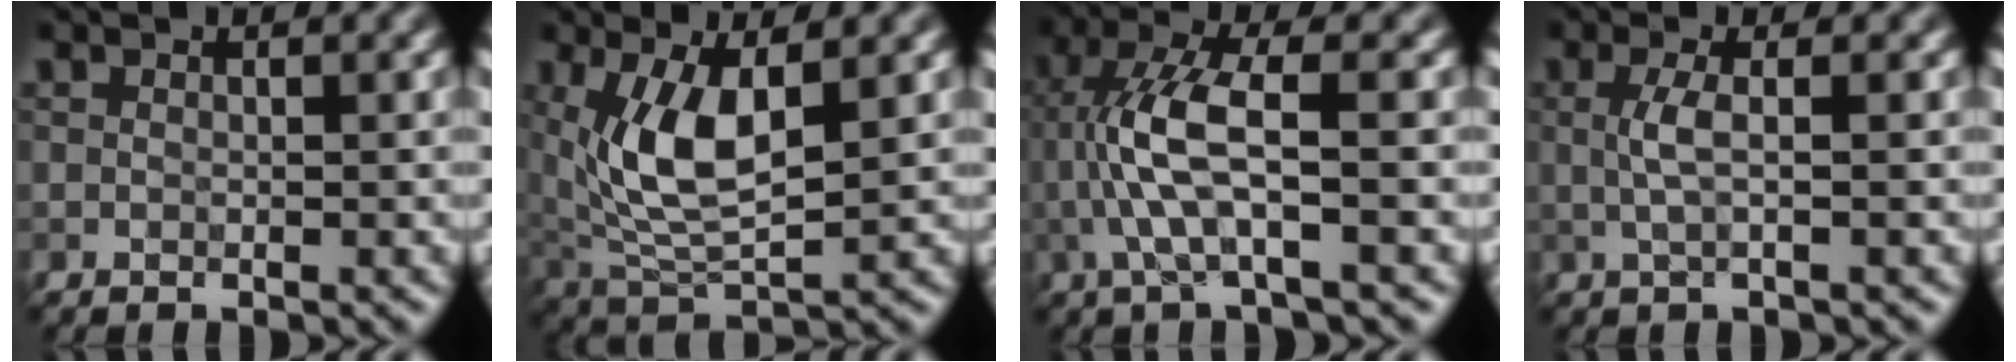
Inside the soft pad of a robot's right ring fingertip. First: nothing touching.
{"total": 6.7, "force": [1.5, 2.9, 5.9], "torque": [-0.128, -0.009, 0.036]}
{"total": 5.8, "force": [-0.7, 1.0, 5.6], "torque": [-0.124, 0.014, -0.014]}
{"total": 2.1, "force": [0.1, 0.5, 2.1], "torque": [-0.043, 0.003, 0.000]}